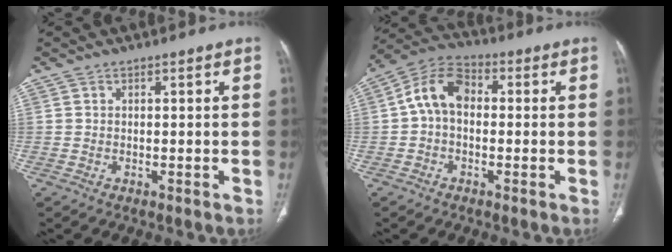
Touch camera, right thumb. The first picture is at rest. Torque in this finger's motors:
{"motor_torque": [0.00, -0.04, 1.09, -0.38, 0.09]}